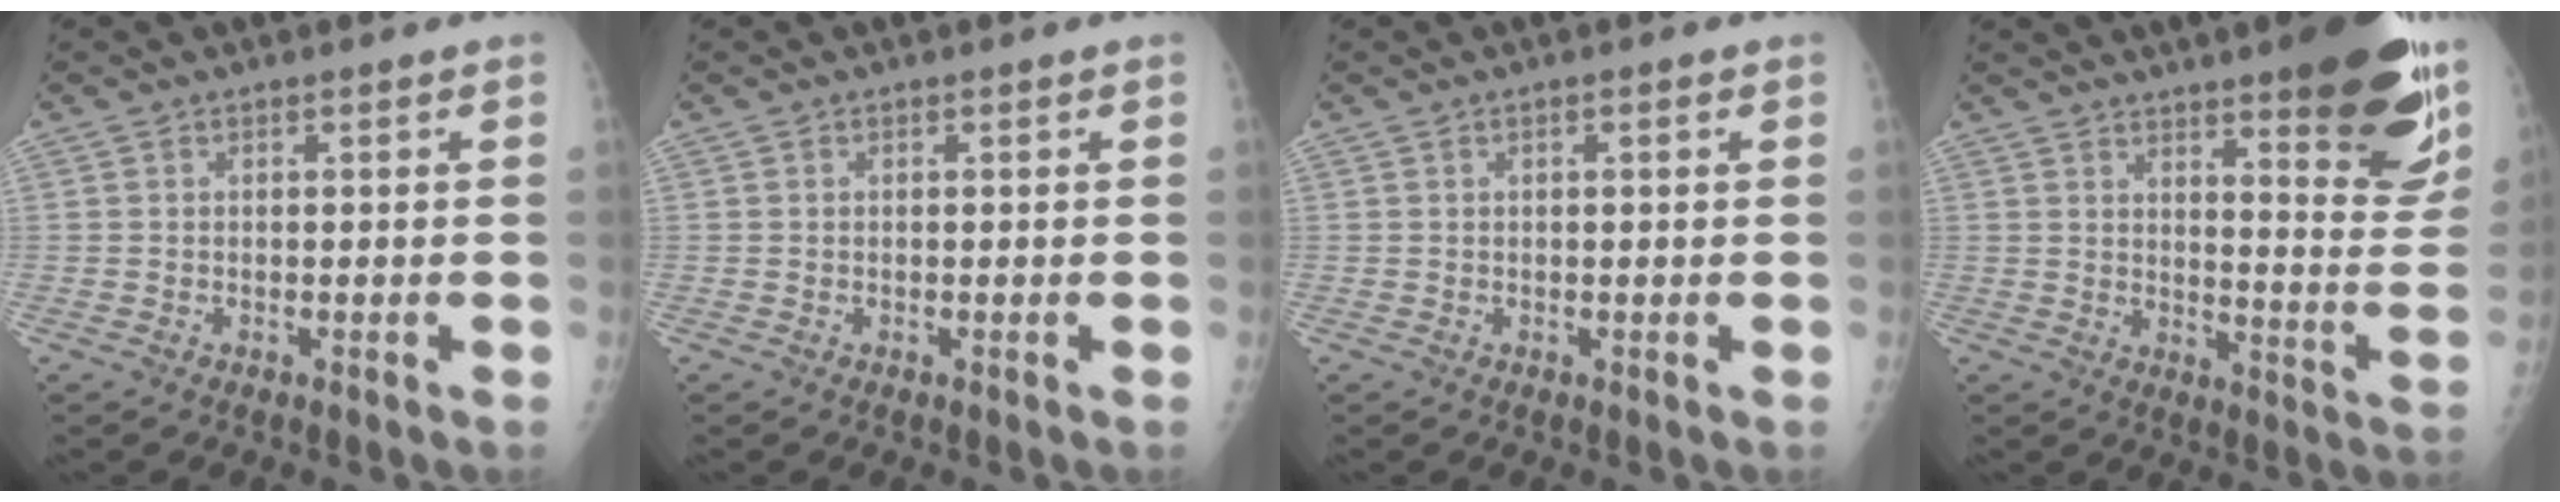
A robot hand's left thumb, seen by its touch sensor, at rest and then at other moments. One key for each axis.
{"total": 0.0}
{"total": 1.1, "fx": 0.4, "fy": 0.3, "fz": 1.0, "tx": -0.017, "ty": 0.003, "tz": 0.005}
{"total": 21.4, "fx": 13.5, "fy": 4.8, "fz": 15.9, "tx": -0.176, "ty": -0.079, "tz": 0.178}